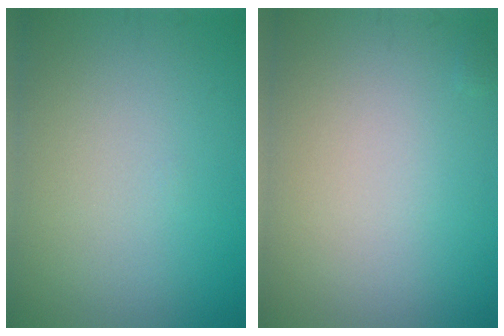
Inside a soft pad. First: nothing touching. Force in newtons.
{"total": 0.0}